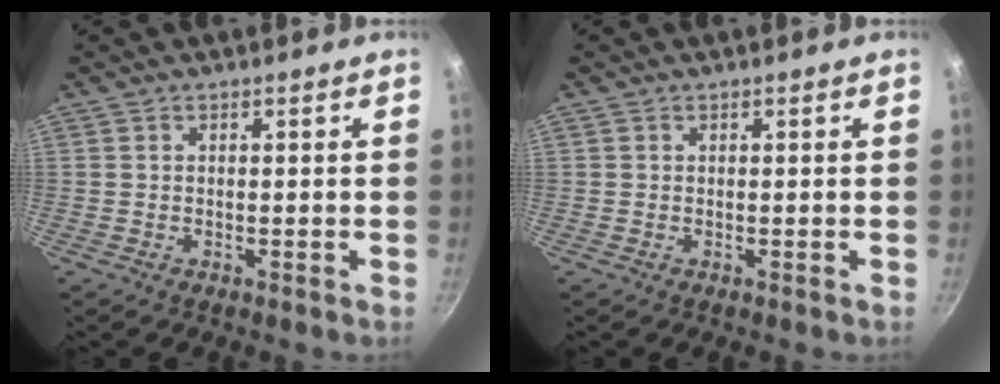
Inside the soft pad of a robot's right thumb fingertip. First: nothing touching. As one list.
[{"total": 0.0}]